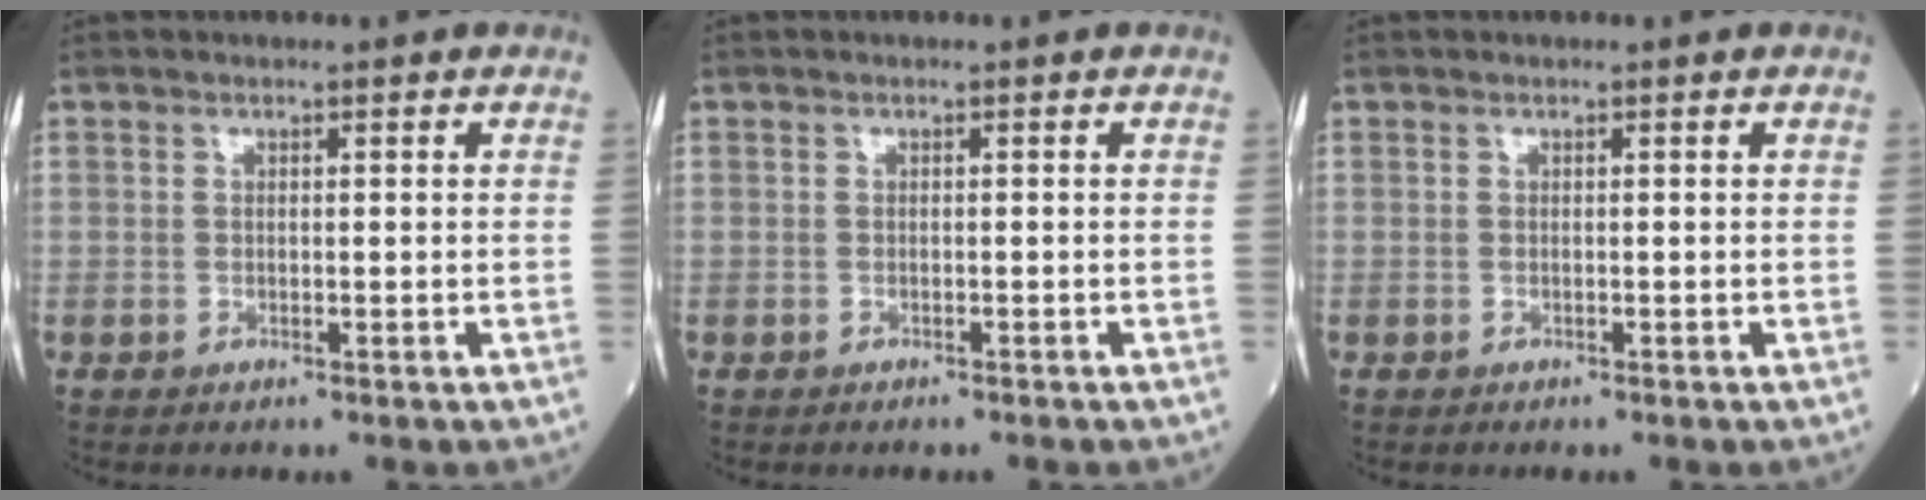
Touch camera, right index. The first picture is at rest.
{"total": 0.9, "force": [-0.9, 0.1, 0.3], "torque": [-0.010, -0.003, -0.011]}
{"total": 0.0}